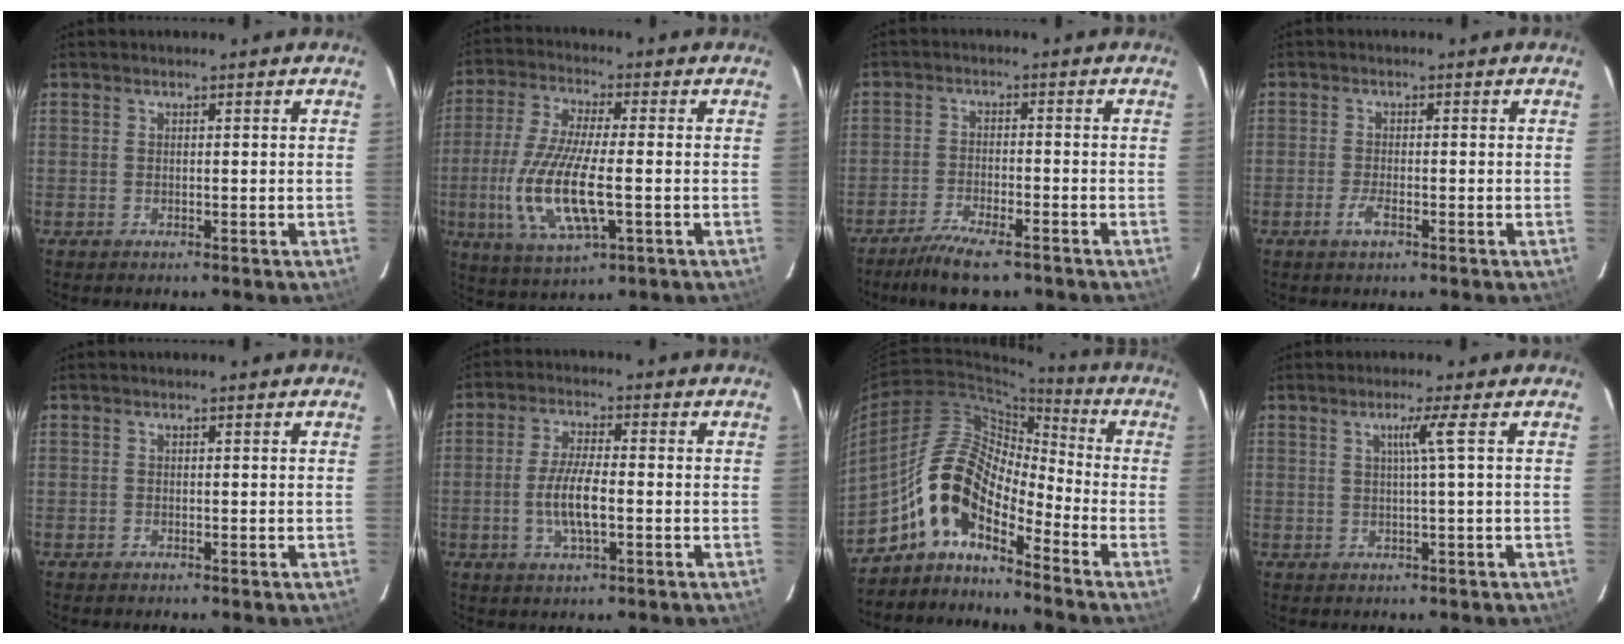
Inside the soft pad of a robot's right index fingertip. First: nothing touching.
{"total": 14.5, "force": [-3.1, 4.0, 13.6], "torque": [-0.287, -0.016, -0.057]}
{"total": 8.2, "force": [-6.5, 2.1, 4.5], "torque": [-0.107, -0.012, -0.114]}
{"total": 2.5, "force": [-1.4, 0.7, 2.0], "torque": [-0.046, -0.004, -0.027]}
{"total": 0.0}
{"total": 7.3, "force": [-1.6, 2.0, 6.8], "torque": [-0.138, -0.002, -0.031]}
{"total": 11.3, "force": [-7.2, 4.6, 7.4], "torque": [-0.140, 0.024, -0.153]}
{"total": 2.9, "force": [0.6, -1.3, 2.5], "torque": [-0.038, -0.008, 0.015]}